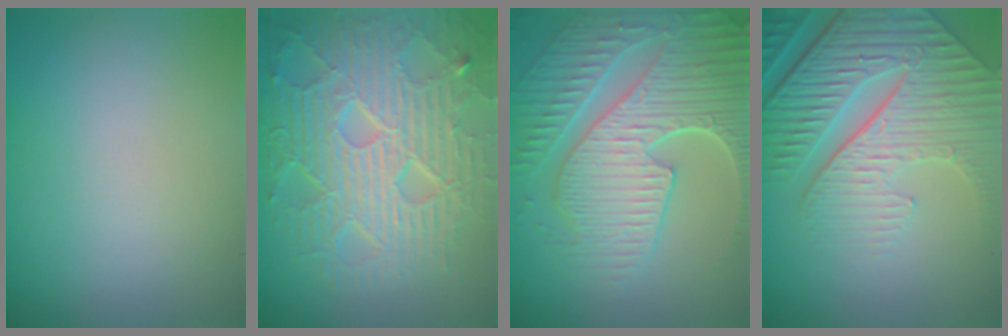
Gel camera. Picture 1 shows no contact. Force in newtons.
{"total": 9.0, "press": 6.3, "slide": 6.5}
{"total": 8.7, "press": 6.2, "slide": 6.1}
{"total": 8.8, "press": 6.2, "slide": 6.2}